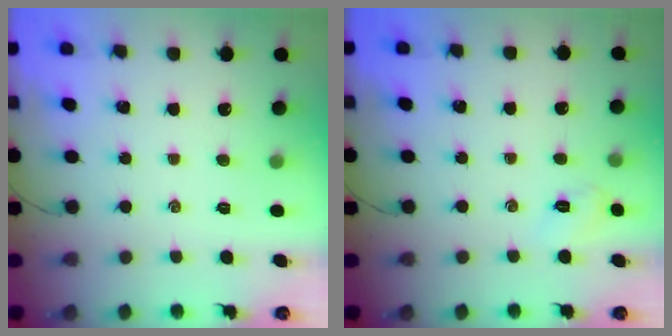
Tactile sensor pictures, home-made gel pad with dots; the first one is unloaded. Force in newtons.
{"total": 5.7, "press": 5.5, "slide": 1.5}